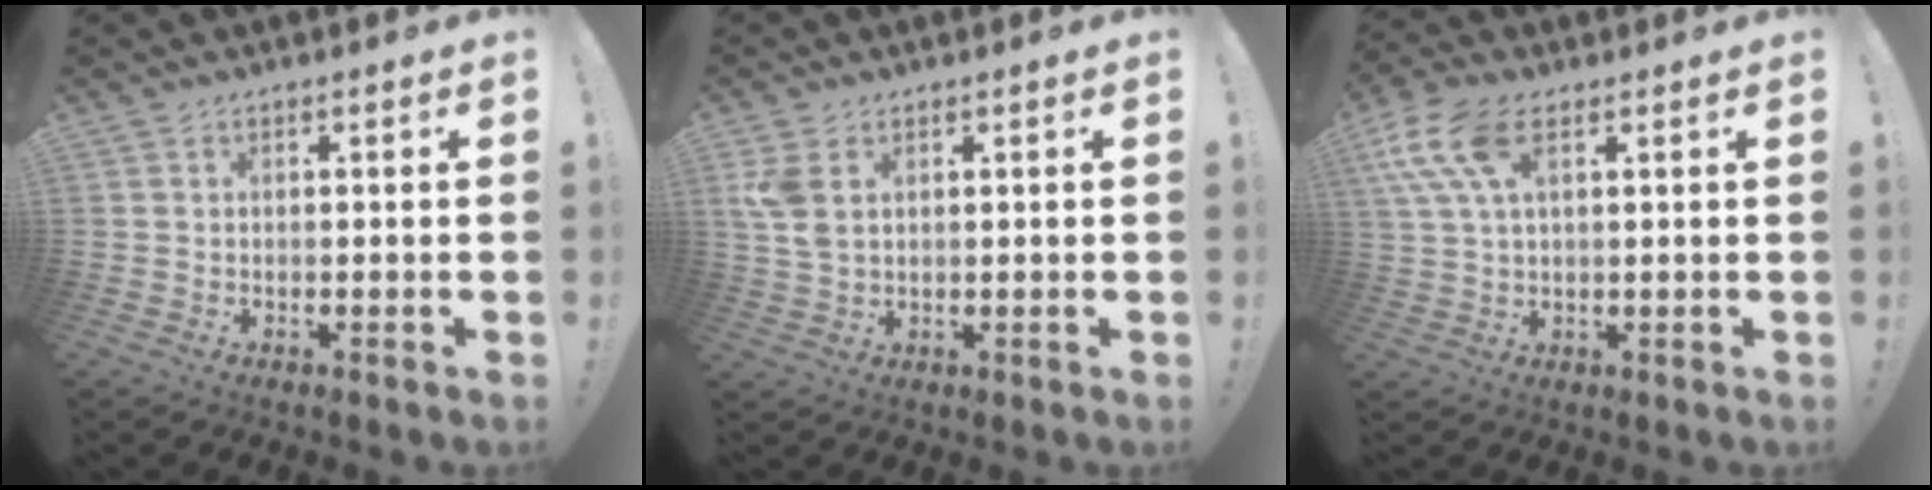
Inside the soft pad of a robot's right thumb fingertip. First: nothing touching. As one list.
[{"total": 5.8, "force": [2.3, 3.5, 4.0], "torque": [-0.085, -0.008, 0.044]}, {"total": 11.2, "force": [4.5, 5.3, 8.8], "torque": [-0.174, -0.005, 0.088]}]